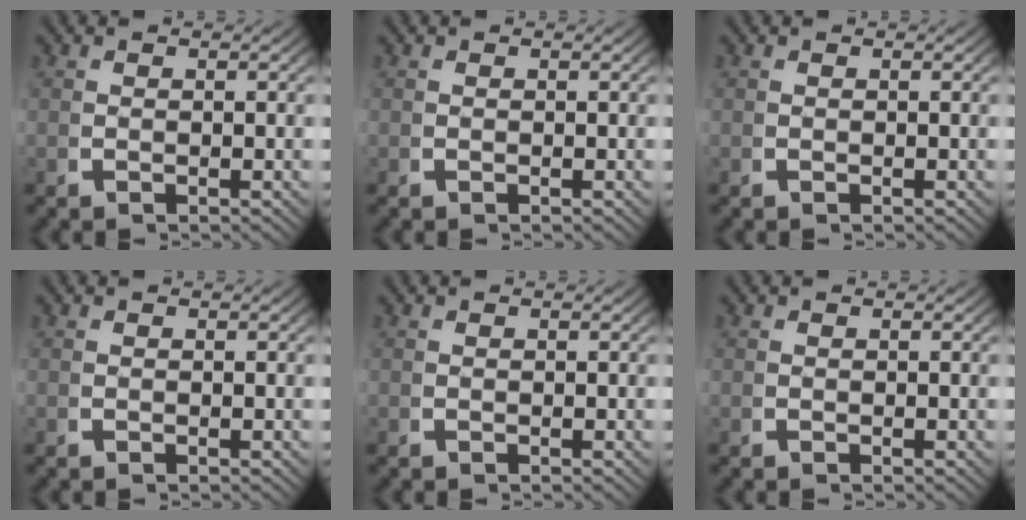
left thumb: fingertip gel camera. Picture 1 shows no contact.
{"total": 0.0}
{"total": 0.0}
{"total": 0.0}
{"total": 0.0}
{"total": 0.0}